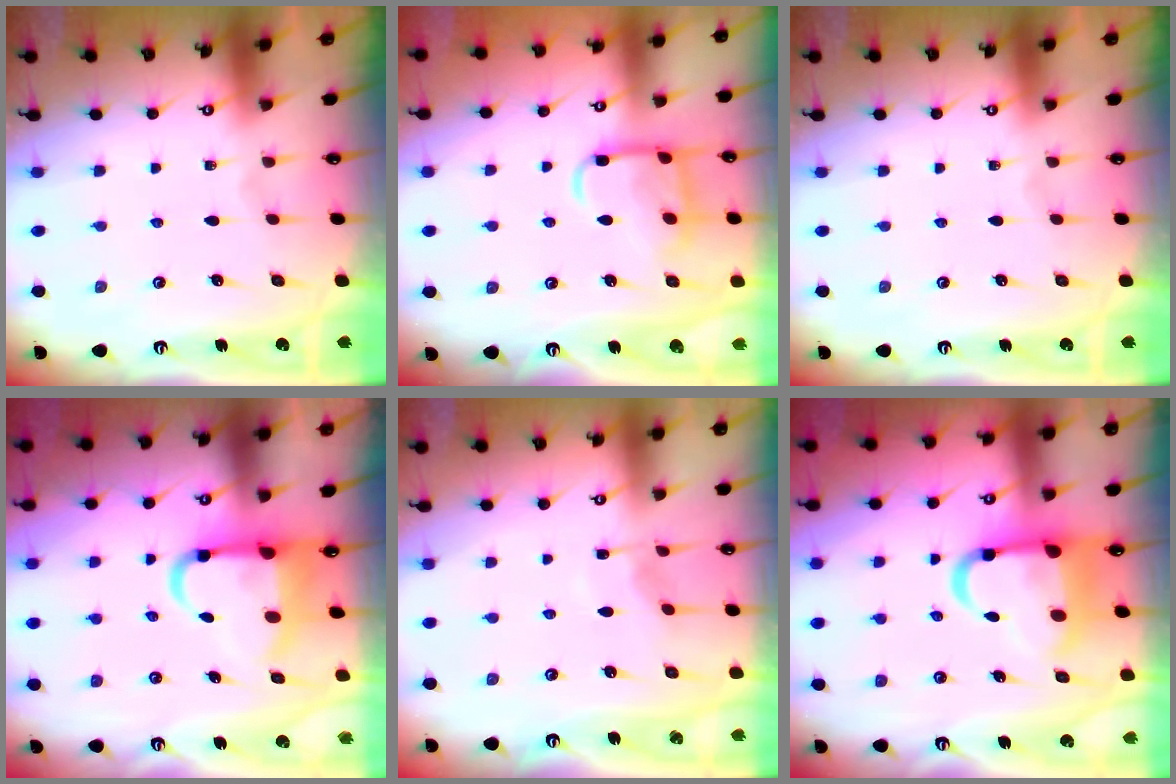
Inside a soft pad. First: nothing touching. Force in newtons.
{"total": 12.9, "press": 12.9, "slide": 1.2}
{"total": 0.0}
{"total": 8.2, "press": 8.0, "slide": 1.7}
{"total": 3.8, "press": 3.7, "slide": 0.6}
{"total": 12.8, "press": 12.6, "slide": 1.8}